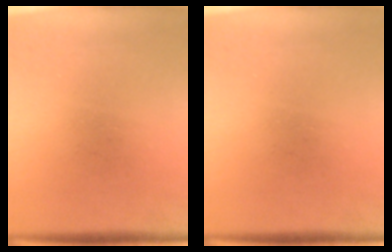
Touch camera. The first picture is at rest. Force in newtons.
{"total": 0.0}